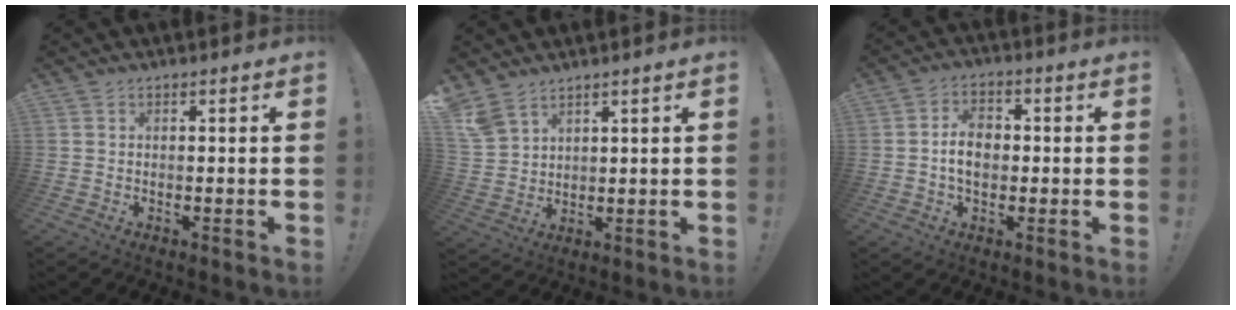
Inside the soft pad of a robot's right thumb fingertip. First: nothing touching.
{"total": 6.8, "force": [5.3, 3.5, 2.5], "torque": [-0.051, -0.024, 0.107]}
{"total": 7.9, "force": [-0.5, 5.4, 5.7], "torque": [-0.097, 0.009, -0.011]}